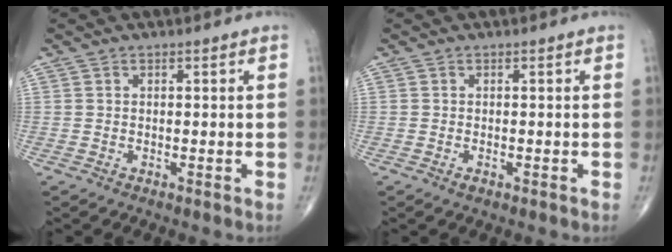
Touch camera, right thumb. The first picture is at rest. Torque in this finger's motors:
{"motor_torque": [-0.21, 0.01, -0.16, -0.11, 0.02]}